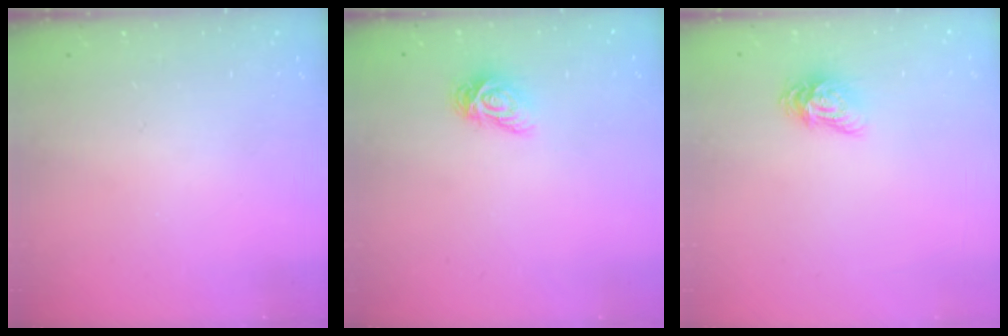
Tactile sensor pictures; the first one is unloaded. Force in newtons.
{"total": 5.7, "press": 5.7, "slide": 0.2}
{"total": 7.6, "press": 7.6, "slide": 0.3}